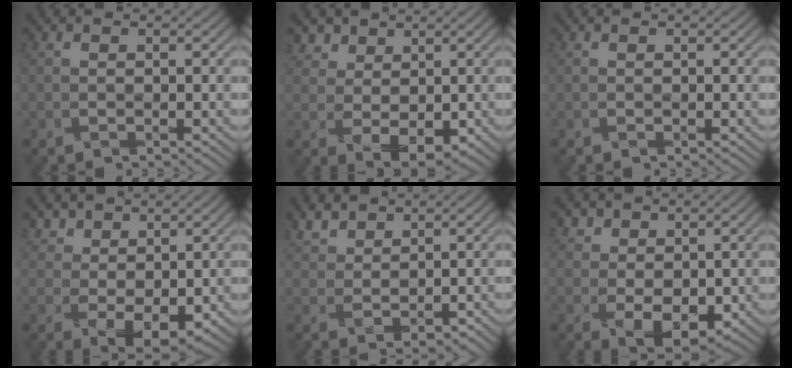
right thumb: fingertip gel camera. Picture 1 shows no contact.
{"total": 4.5, "force": [2.0, 3.3, 2.3], "torque": [-0.050, -0.008, 0.046]}
{"total": 0.0}
{"total": 5.3, "force": [2.4, 3.3, 3.3], "torque": [-0.070, -0.006, 0.056]}
{"total": 3.8, "force": [3.0, 1.8, 1.4], "torque": [-0.041, 0.008, 0.069]}
{"total": 5.1, "force": [1.1, 3.8, 3.3], "torque": [-0.067, -0.008, 0.023]}